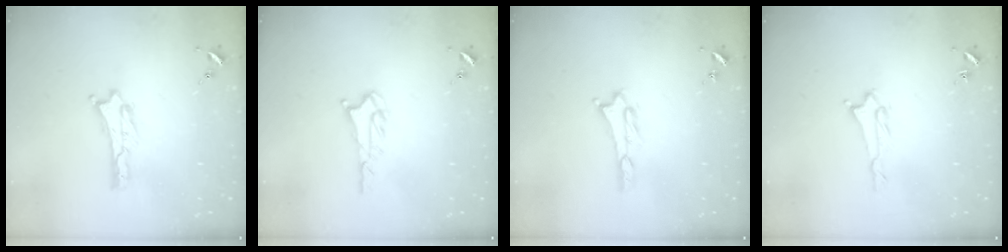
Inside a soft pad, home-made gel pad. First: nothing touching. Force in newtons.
{"total": 1.6, "press": 1.6, "slide": 0.1}
{"total": 0.7, "press": 0.7, "slide": 0.3}
{"total": 1.3, "press": 1.3, "slide": 0.1}